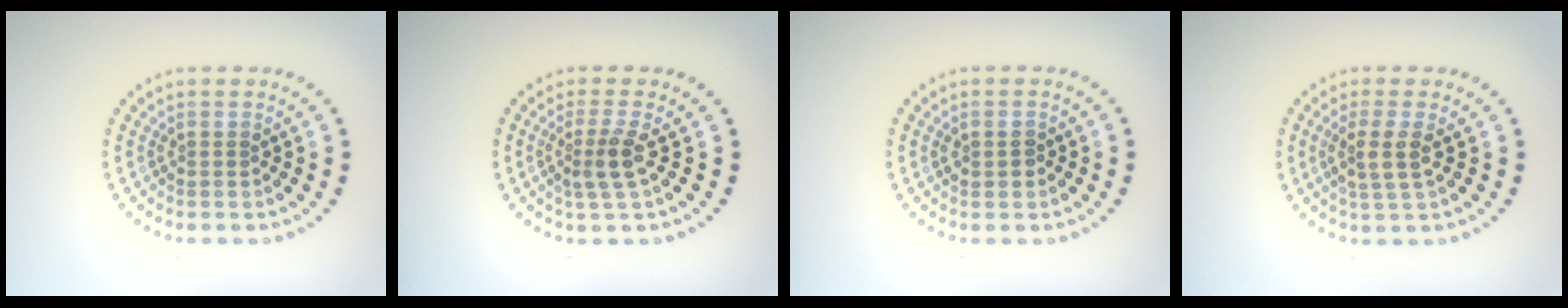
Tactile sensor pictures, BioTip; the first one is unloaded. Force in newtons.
{"total": 2.4, "press": 1.8, "slide": 1.5}
{"total": 1.2, "press": 1.2, "slide": 0.2}
{"total": 2.3, "press": 2.0, "slide": 1.2}